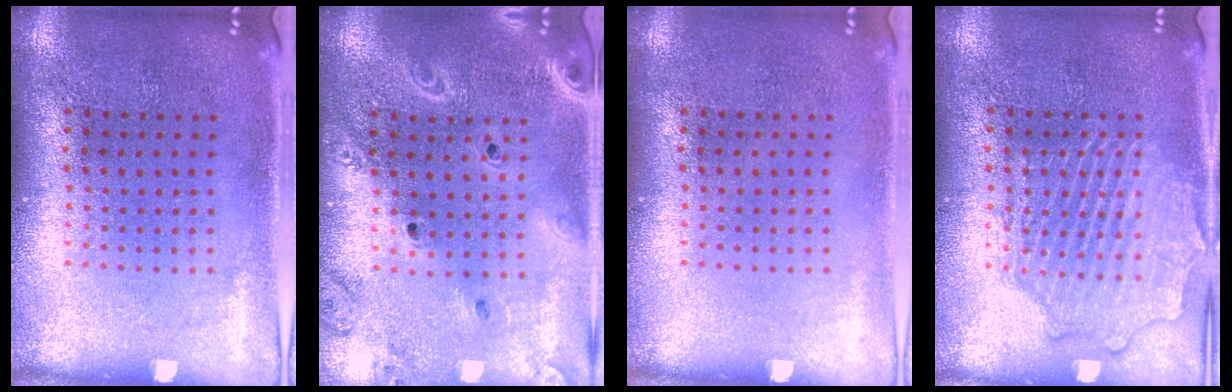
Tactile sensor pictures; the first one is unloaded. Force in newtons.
{"total": 2.0, "press": 1.9, "slide": 0.7}
{"total": 0.0}
{"total": 2.9, "press": 2.9, "slide": 0.3}